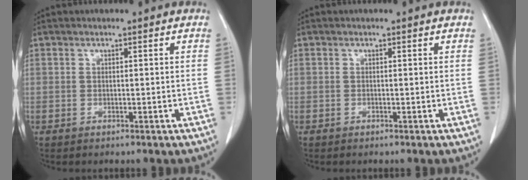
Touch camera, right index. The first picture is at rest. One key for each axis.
{"total": 0.0}